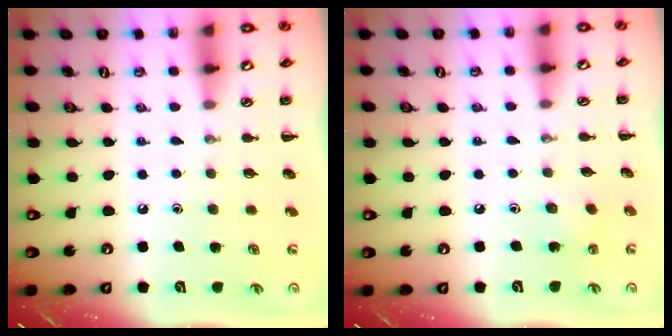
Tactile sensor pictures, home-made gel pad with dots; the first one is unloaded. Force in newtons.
{"total": 2.0, "press": 1.9, "slide": 0.6}